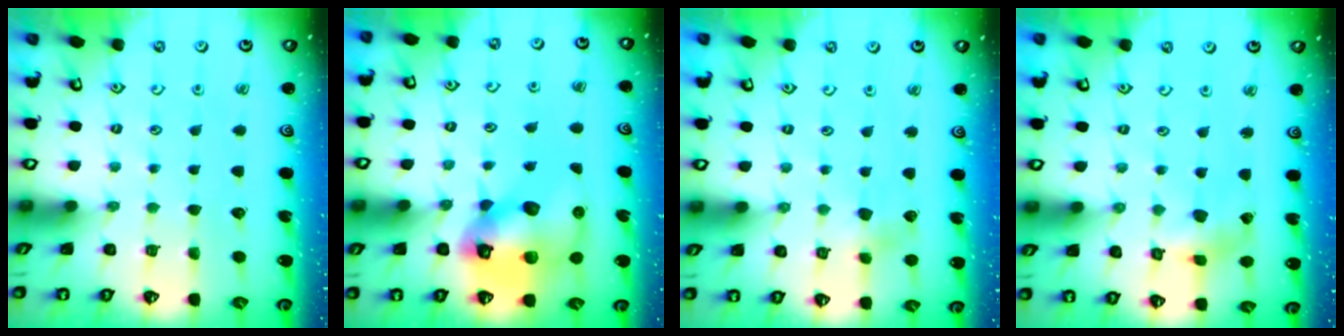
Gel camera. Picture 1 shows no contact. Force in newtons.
{"total": 15.4, "press": 15.2, "slide": 2.4}
{"total": 3.9, "press": 3.8, "slide": 0.4}
{"total": 3.5, "press": 3.5, "slide": 0.4}